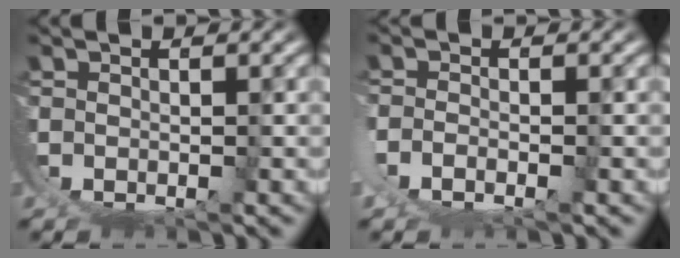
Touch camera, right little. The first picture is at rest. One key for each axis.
{"total": 1.9, "fx": -0.8, "fy": -0.1, "fz": 1.6, "tx": -0.035, "ty": -0.007, "tz": -0.012}